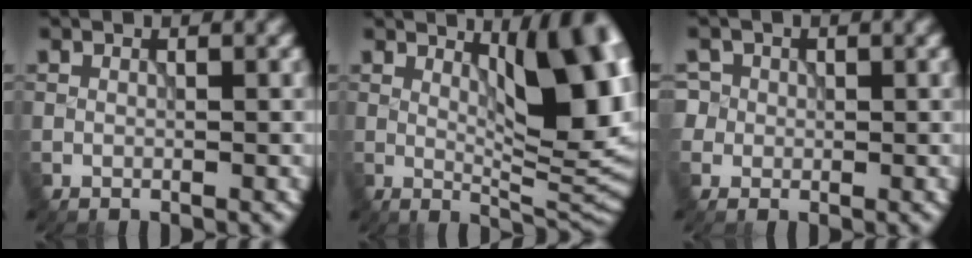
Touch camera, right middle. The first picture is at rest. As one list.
[{"total": 9.9, "force": [2.8, 3.1, 8.9], "torque": [-0.118, -0.003, 0.046]}, {"total": 2.9, "force": [0.6, 2.8, 0.7], "torque": [-0.006, 0.015, 0.001]}]